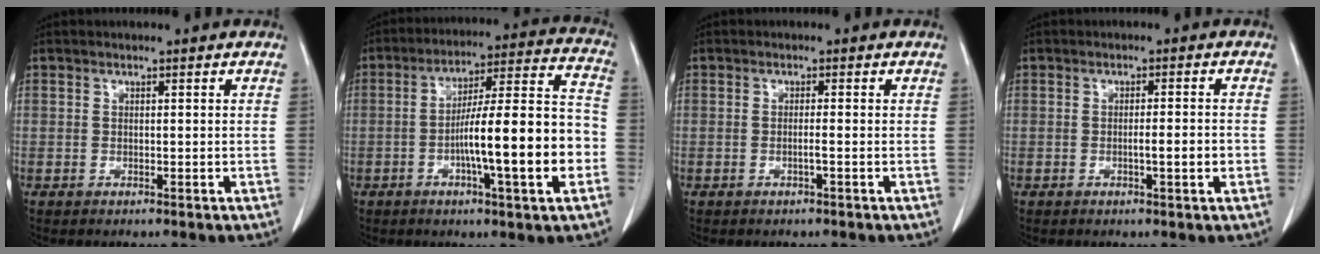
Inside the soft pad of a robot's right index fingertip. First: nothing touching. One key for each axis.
{"total": 17.2, "fx": -4.2, "fy": 1.2, "fz": 16.6, "tx": -0.259, "ty": 0.015, "tz": -0.065}
{"total": 1.0, "fx": -0.4, "fy": -0.2, "fz": 0.9, "tx": -0.017, "ty": 0.000, "tz": -0.007}
{"total": 3.0, "fx": -0.7, "fy": 0.1, "fz": 2.9, "tx": -0.047, "ty": -0.002, "tz": -0.011}